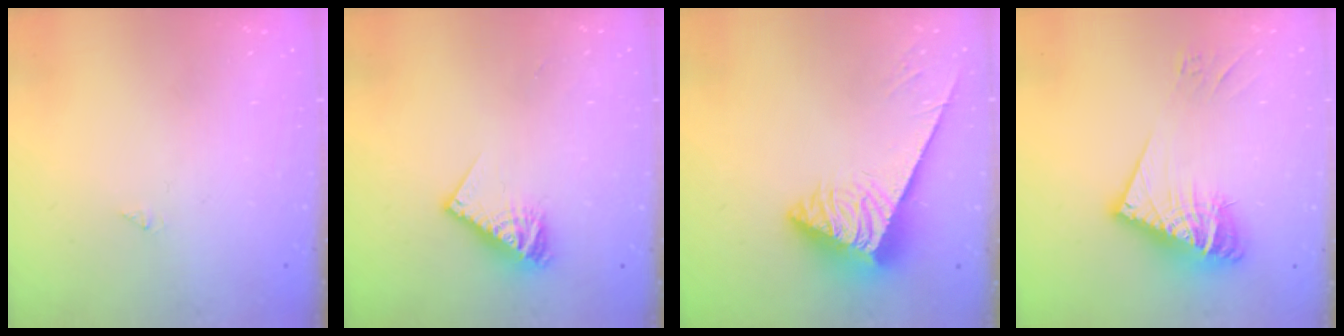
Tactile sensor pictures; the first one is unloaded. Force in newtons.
{"total": 8.9, "press": 8.9, "slide": 0.5}
{"total": 5.2, "press": 5.1, "slide": 0.5}
{"total": 15.4, "press": 15.3, "slide": 1.8}